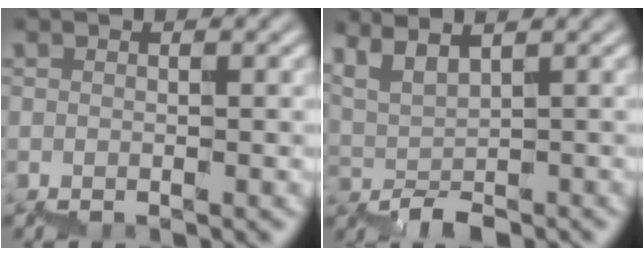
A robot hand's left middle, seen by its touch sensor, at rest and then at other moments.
{"total": 2.4, "force": [1.5, 0.8, 1.7], "torque": [-0.021, 0.008, 0.037]}